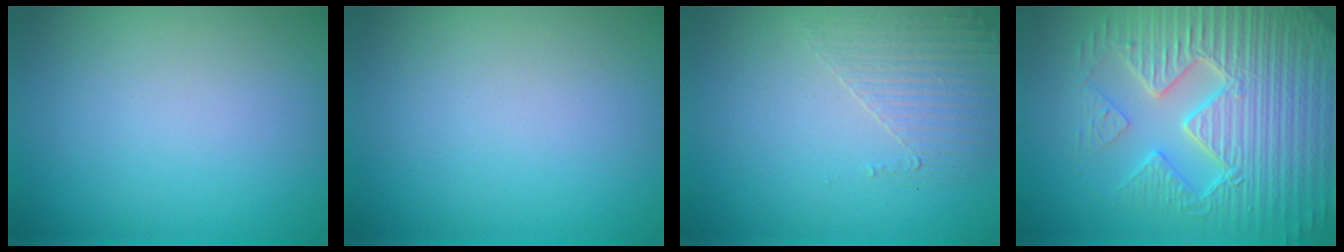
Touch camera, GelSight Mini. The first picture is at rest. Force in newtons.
{"total": 0.0}
{"total": 1.8, "press": 1.2, "slide": 1.3}
{"total": 9.5, "press": 6.5, "slide": 7.0}